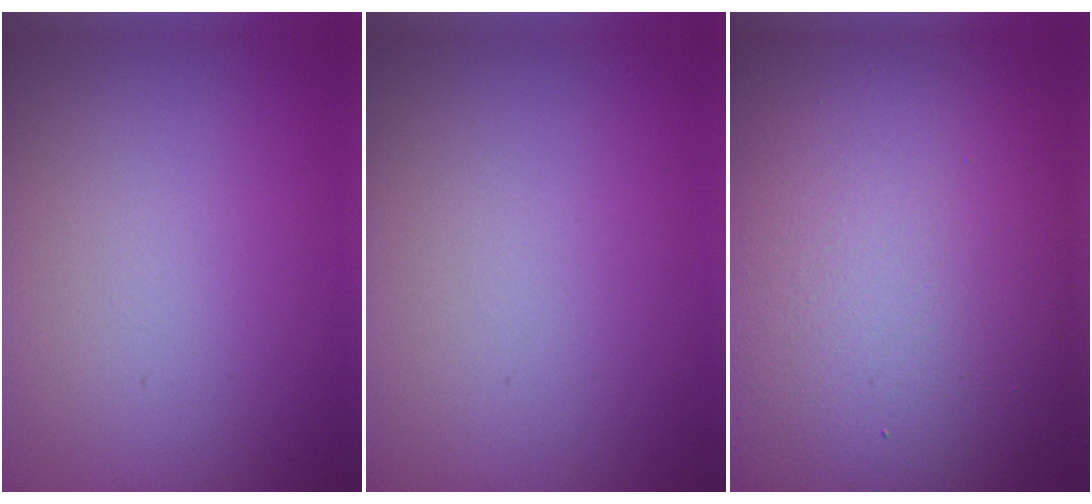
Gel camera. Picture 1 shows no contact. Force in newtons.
{"total": 0.0}
{"total": 19.3, "press": 19.3, "slide": 1.0}